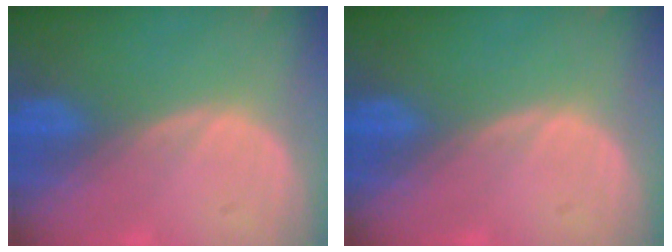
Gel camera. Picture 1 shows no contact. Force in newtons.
{"total": 0.0}